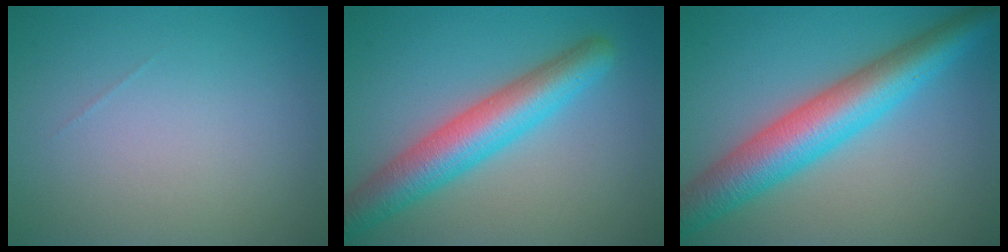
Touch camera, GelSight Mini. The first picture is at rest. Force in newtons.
{"total": 6.6, "press": 6.6, "slide": 0.2}
{"total": 8.0, "press": 8.0, "slide": 0.3}